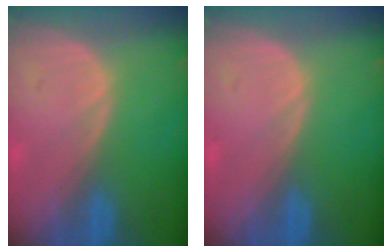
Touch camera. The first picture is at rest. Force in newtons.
{"total": 0.0}